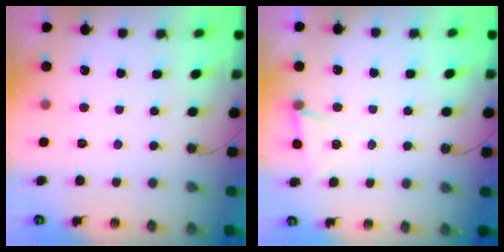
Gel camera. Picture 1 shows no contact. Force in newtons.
{"total": 3.0, "press": 2.7, "slide": 1.2}